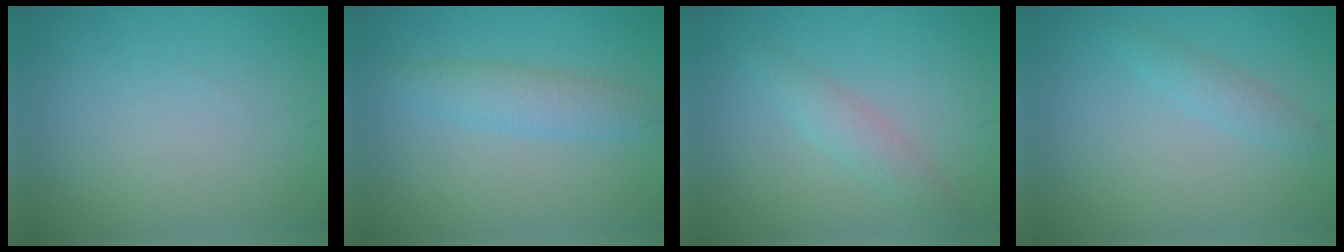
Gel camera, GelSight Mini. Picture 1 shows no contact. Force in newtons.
{"total": 3.0, "press": 3.0, "slide": 0.1}
{"total": 2.2, "press": 2.2, "slide": 0.2}
{"total": 1.7, "press": 1.6, "slide": 0.0}